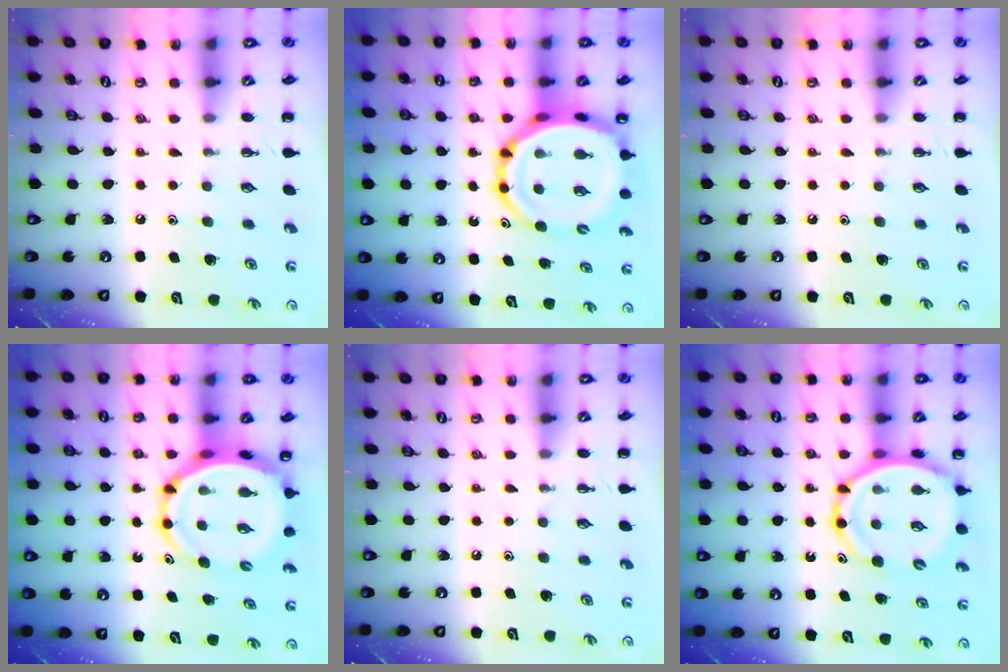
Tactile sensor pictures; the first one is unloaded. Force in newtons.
{"total": 14.4, "press": 13.8, "slide": 4.2}
{"total": 0.0}
{"total": 9.4, "press": 9.0, "slide": 2.7}
{"total": 0.0}
{"total": 12.8, "press": 12.1, "slide": 4.0}